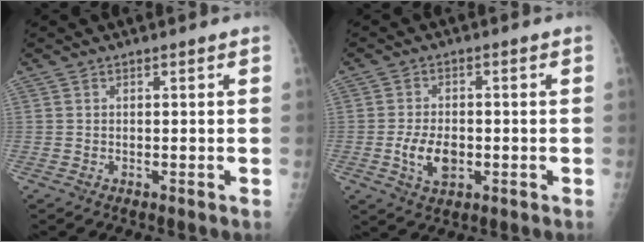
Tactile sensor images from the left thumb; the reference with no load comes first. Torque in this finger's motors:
{"motor_torque": [-0.35, 0.61, 0.72, 0.12, 0.05]}